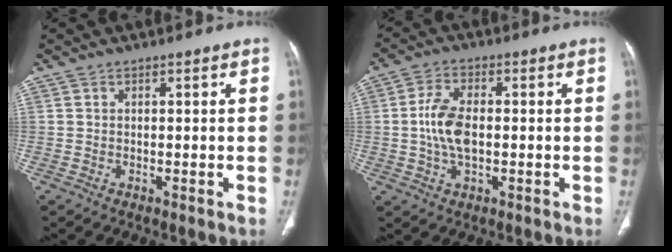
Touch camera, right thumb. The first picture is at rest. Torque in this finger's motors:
{"motor_torque": [0.96, 1.67, 0.89, -0.71, 0.28]}